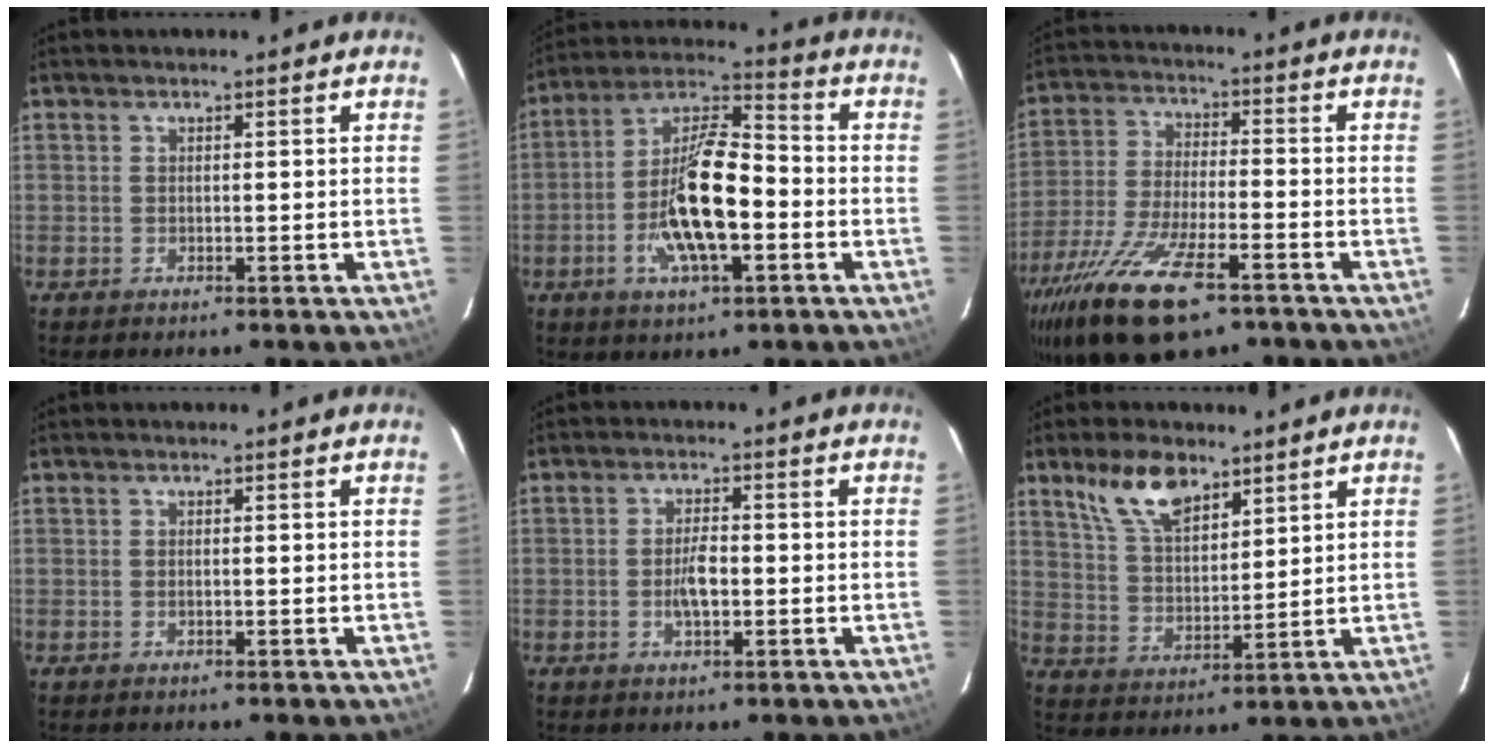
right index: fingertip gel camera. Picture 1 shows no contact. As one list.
[{"total": 15.2, "force": [-4.1, 5.2, 13.7], "torque": [-0.272, 0.003, -0.080]}, {"total": 18.9, "force": [-12.0, 6.4, 13.1], "torque": [-0.268, -0.051, -0.214]}, {"total": 0.7, "force": [-0.2, 0.2, 0.6], "torque": [-0.013, 0.001, -0.005]}, {"total": 6.5, "force": [-1.5, 2.4, 5.9], "torque": [-0.115, 0.004, -0.025]}, {"total": 10.2, "force": [6.7, 4.7, 6.1], "torque": [-0.114, 0.014, 0.135]}]